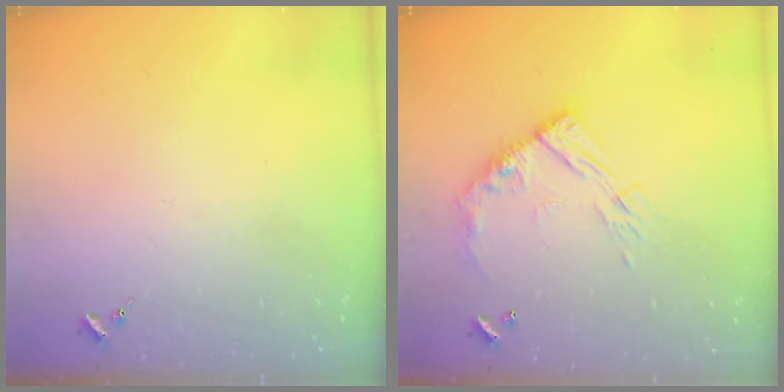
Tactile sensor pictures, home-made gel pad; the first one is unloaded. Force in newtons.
{"total": 12.9, "press": 12.9, "slide": 1.3}